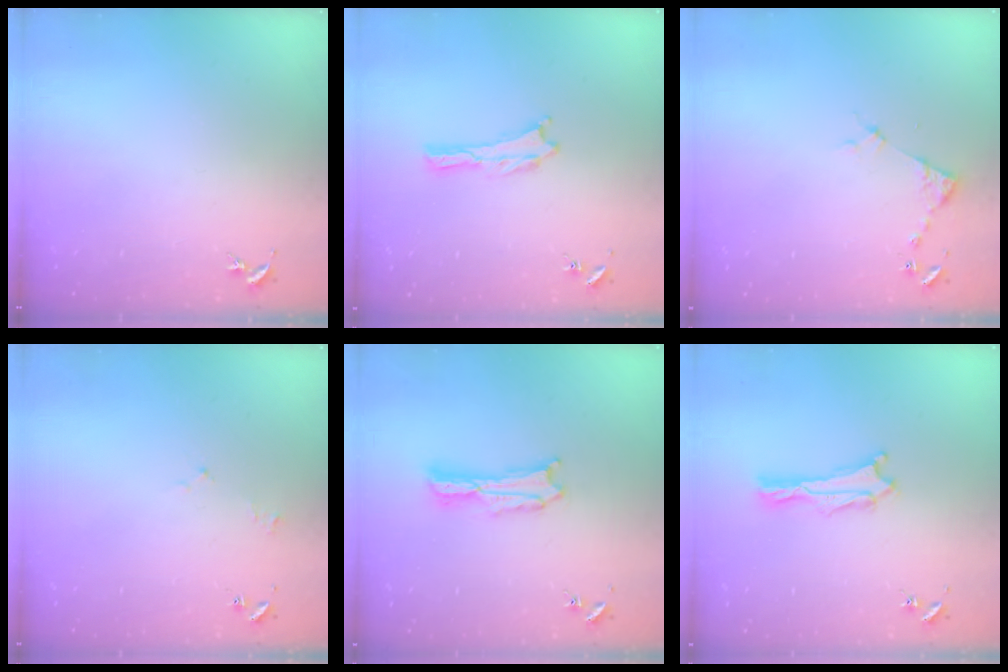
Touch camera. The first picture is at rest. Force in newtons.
{"total": 0.0}
{"total": 3.8, "press": 3.8, "slide": 0.4}
{"total": 1.6, "press": 1.5, "slide": 0.3}
{"total": 2.7, "press": 2.7, "slide": 0.3}
{"total": 0.9, "press": 0.9, "slide": 0.2}